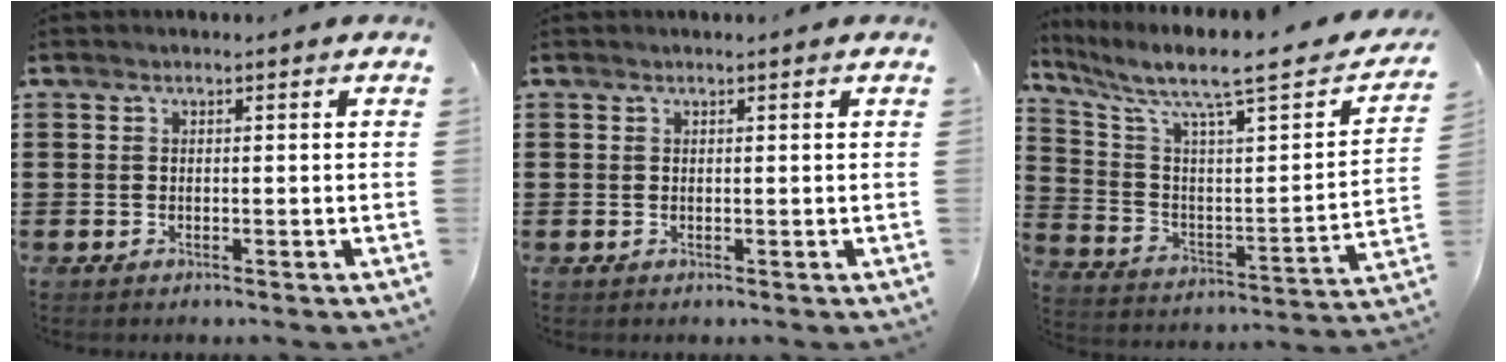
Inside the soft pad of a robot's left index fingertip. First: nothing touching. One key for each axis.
{"total": 0.0}
{"total": 8.1, "fx": 6.5, "fy": 0.8, "fz": 4.8, "tx": -0.118, "ty": -0.056, "tz": 0.095}